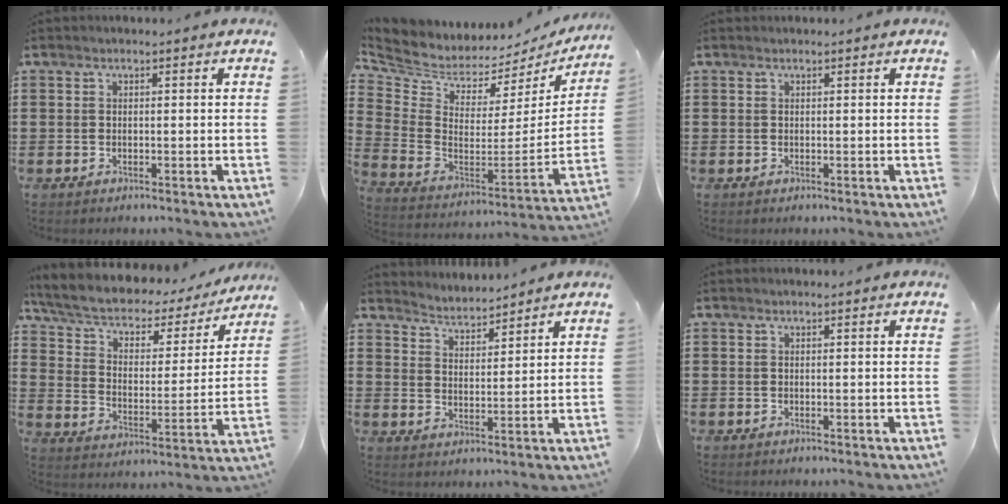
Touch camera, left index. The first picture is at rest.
{"total": 4.5, "force": [4.1, 1.8, 0.5], "torque": [-0.044, -0.051, 0.069]}
{"total": 0.0}
{"total": 5.3, "force": [3.5, 2.5, 3.0], "torque": [-0.074, -0.025, 0.056]}
{"total": 3.5, "force": [3.4, 0.0, -0.6], "torque": [-0.003, -0.018, 0.060]}
{"total": 0.0}